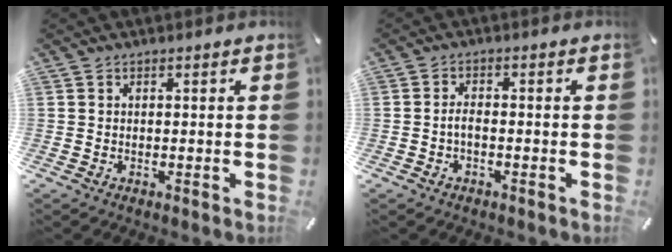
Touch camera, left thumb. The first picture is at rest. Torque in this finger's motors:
{"motor_torque": [0.03, -0.06, 0.00, -0.04, 0.00]}